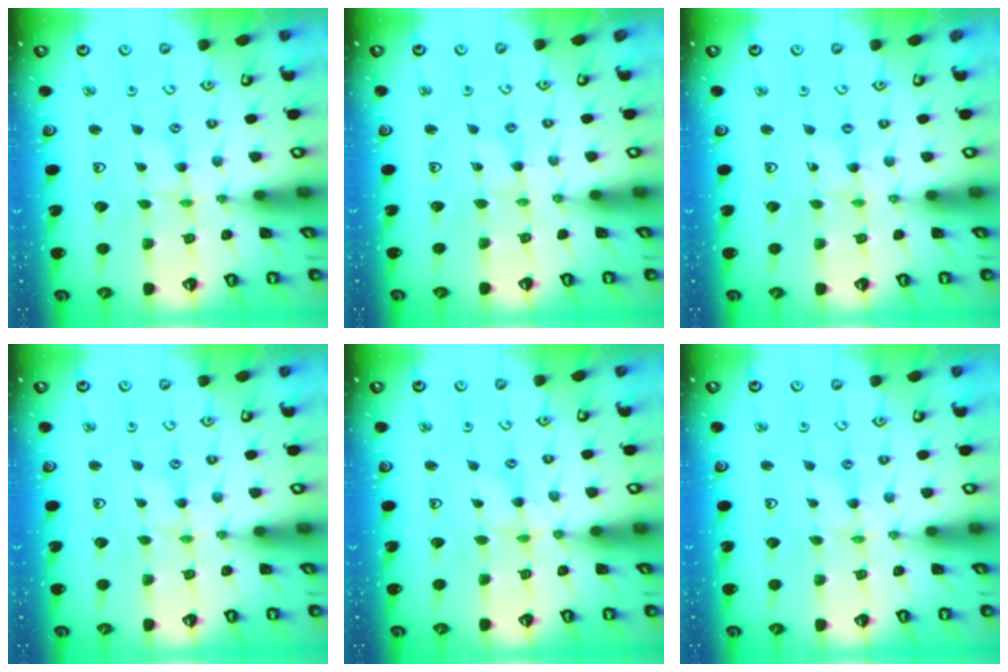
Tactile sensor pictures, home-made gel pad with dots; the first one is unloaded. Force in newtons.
{"total": 0.8, "press": 0.8, "slide": 0.1}
{"total": 0.0}
{"total": 0.0}
{"total": 1.1, "press": 1.1, "slide": 0.1}
{"total": 0.0}